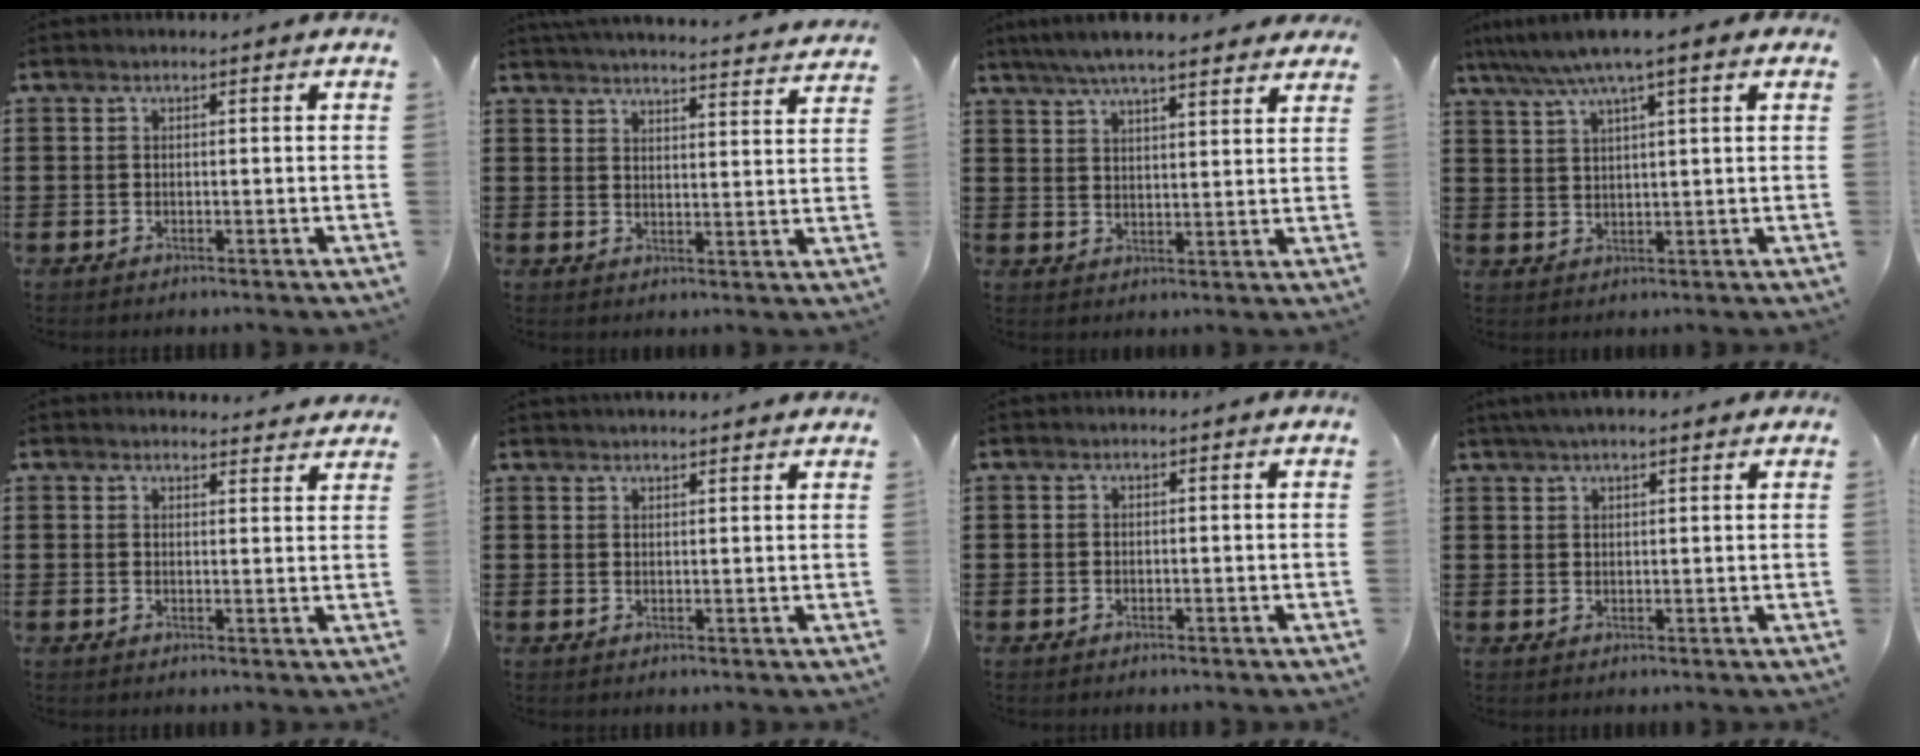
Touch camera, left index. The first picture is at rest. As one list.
[{"total": 4.0, "force": [4.0, -0.4, 0.3], "torque": [-0.014, -0.031, 0.066]}, {"total": 5.9, "force": [5.3, 0.7, 2.6], "torque": [-0.066, -0.013, 0.095]}, {"total": 6.3, "force": [4.3, 0.3, 4.6], "torque": [-0.099, -0.007, 0.074]}, {"total": 2.5, "force": [2.4, 0.3, 0.0], "torque": [-0.001, -0.011, 0.045]}, {"total": 1.8, "force": [1.8, 0.0, 0.0], "torque": [-0.006, 0.000, 0.035]}, {"total": 0.0}, {"total": 3.1, "force": [2.5, 0.6, 1.7], "torque": [-0.039, 0.006, 0.046]}]